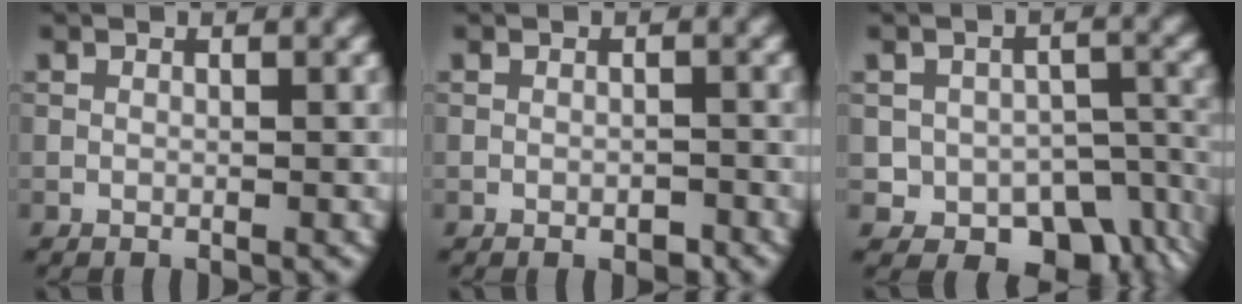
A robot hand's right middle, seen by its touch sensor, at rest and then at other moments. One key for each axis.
{"total": 1.3, "fx": -0.7, "fy": 0.6, "fz": 0.8, "tx": -0.011, "ty": -0.002, "tz": -0.010}
{"total": 8.7, "fx": -4.0, "fy": 6.1, "fz": 4.7, "tx": -0.055, "ty": -0.030, "tz": -0.043}